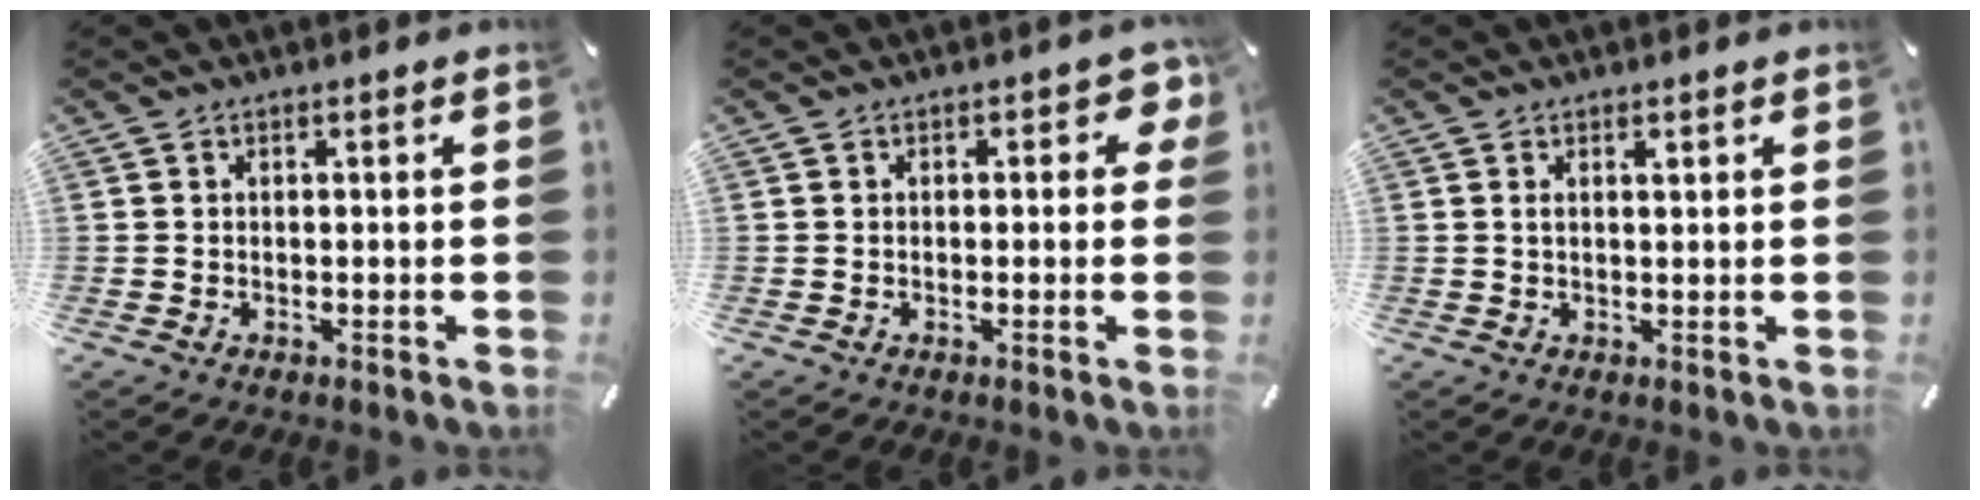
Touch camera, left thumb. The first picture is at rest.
{"total": 3.6, "force": [0.9, 2.1, 2.8], "torque": [-0.025, -0.002, 0.007]}
{"total": 1.4, "force": [0.6, 0.3, 1.2], "torque": [-0.024, 0.000, 0.010]}